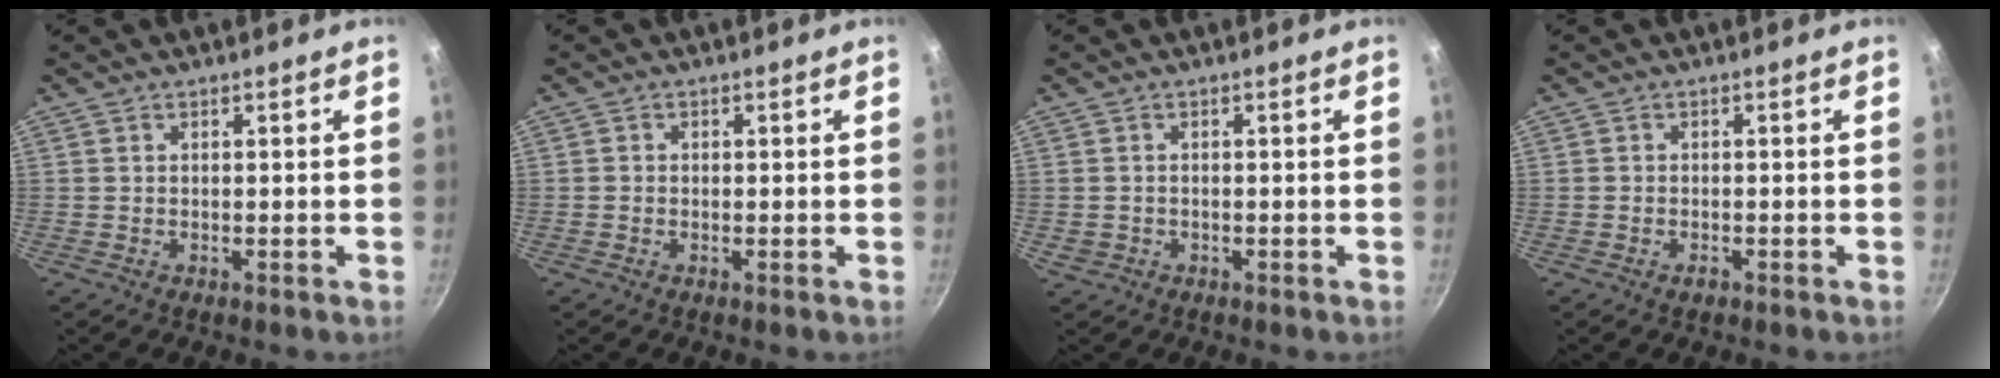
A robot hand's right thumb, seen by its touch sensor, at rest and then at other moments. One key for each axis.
{"total": 0.6, "fx": -0.2, "fy": 0.5, "fz": 0.2, "tx": -0.002, "ty": 0.002, "tz": -0.005}
{"total": 1.4, "fx": -0.3, "fy": 1.3, "fz": 0.4, "tx": -0.010, "ty": 0.003, "tz": 0.003}
{"total": 1.2, "fx": -0.8, "fy": 0.7, "fz": 0.6, "tx": -0.013, "ty": 0.003, "tz": -0.014}